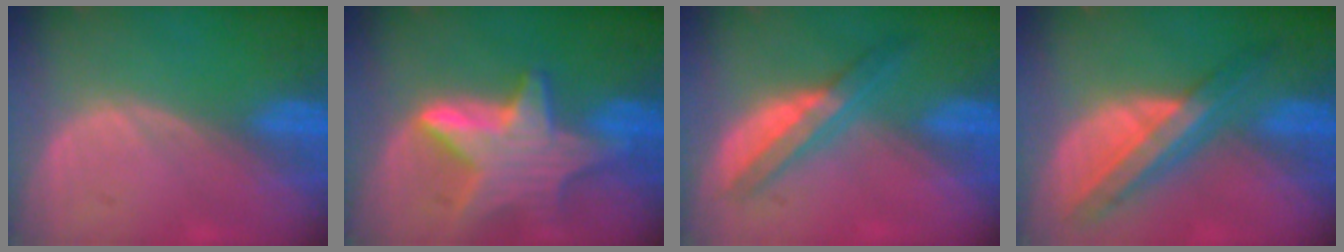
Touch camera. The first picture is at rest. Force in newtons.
{"total": 9.3, "press": 9.3, "slide": 0.8}
{"total": 5.6, "press": 5.2, "slide": 2.0}
{"total": 8.3, "press": 7.1, "slide": 4.4}